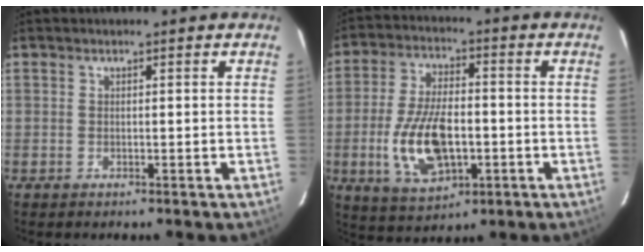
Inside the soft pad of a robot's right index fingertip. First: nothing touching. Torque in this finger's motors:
{"motor_torque": [0.43, -0.39, 0.37, 0.18]}